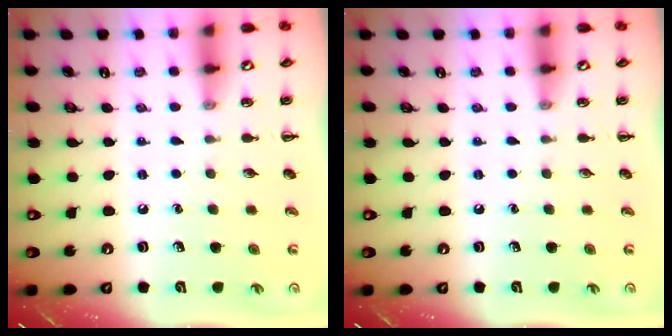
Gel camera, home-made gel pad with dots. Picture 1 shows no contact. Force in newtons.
{"total": 0.0}